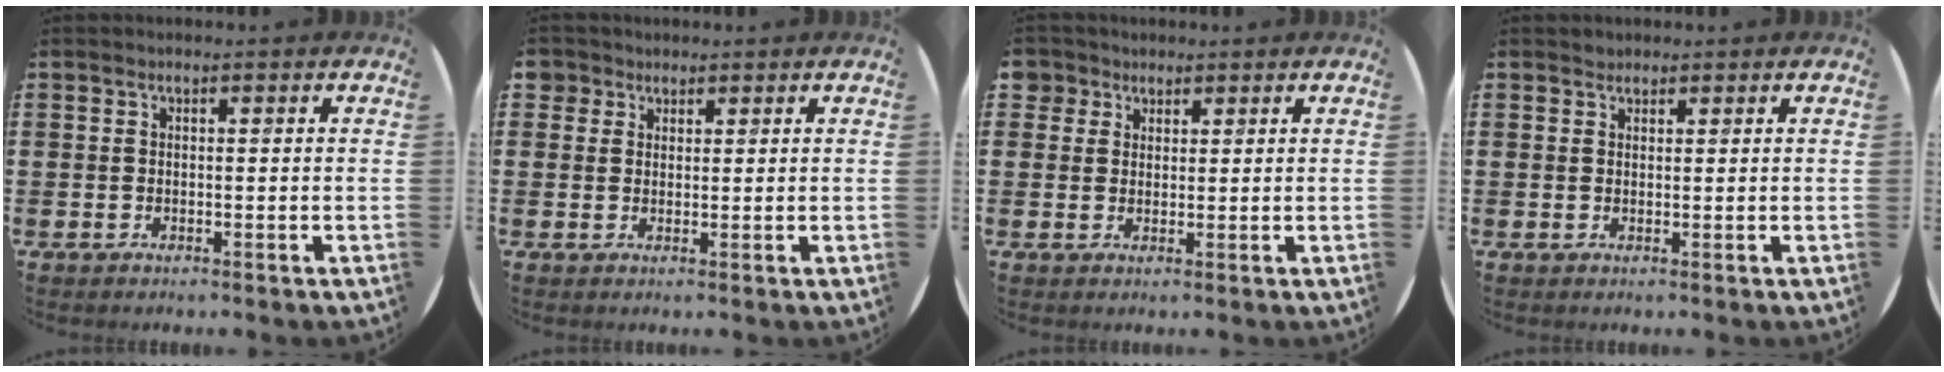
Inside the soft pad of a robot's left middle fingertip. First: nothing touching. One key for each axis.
{"total": 2.1, "fx": 1.6, "fy": 1.4, "fz": 0.0, "tx": 0.003, "ty": 0.003, "tz": 0.030}
{"total": 2.5, "fx": 1.8, "fy": 1.7, "fz": -0.1, "tx": 0.002, "ty": 0.004, "tz": 0.034}
{"total": 0.8, "fx": 0.8, "fy": 0.3, "fz": -0.1, "tx": 0.002, "ty": 0.003, "tz": 0.015}